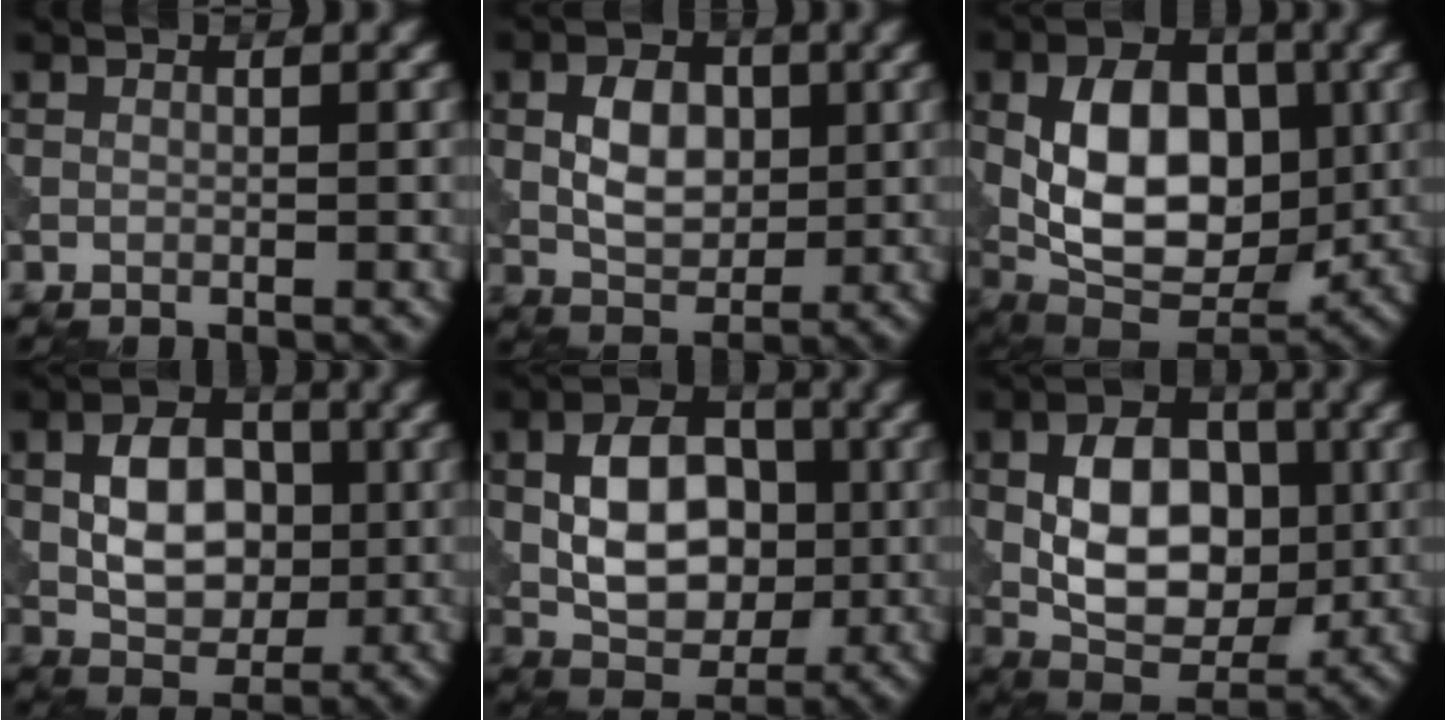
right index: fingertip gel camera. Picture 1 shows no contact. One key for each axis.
{"total": 4.5, "fx": 0.4, "fy": 3.0, "fz": 3.4, "tx": -0.059, "ty": 0.001, "tz": 0.004}
{"total": 10.3, "fx": 0.3, "fy": 6.4, "fz": 8.1, "tx": -0.144, "ty": -0.004, "tz": 0.003}
{"total": 6.1, "fx": 0.1, "fy": 4.1, "fz": 4.5, "tx": -0.069, "ty": 0.002, "tz": 0.003}
{"total": 7.5, "fx": 0.0, "fy": 5.0, "fz": 5.6, "tx": -0.093, "ty": 0.002, "tz": -0.003}
{"total": 8.3, "fx": 0.0, "fy": 5.3, "fz": 6.4, "tx": -0.107, "ty": 0.001, "tz": -0.004}